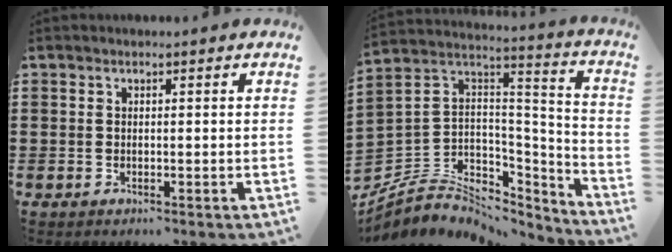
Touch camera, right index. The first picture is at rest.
{"total": 5.6, "force": [-2.4, 4.9, 1.1], "torque": [-0.054, -0.021, -0.045]}